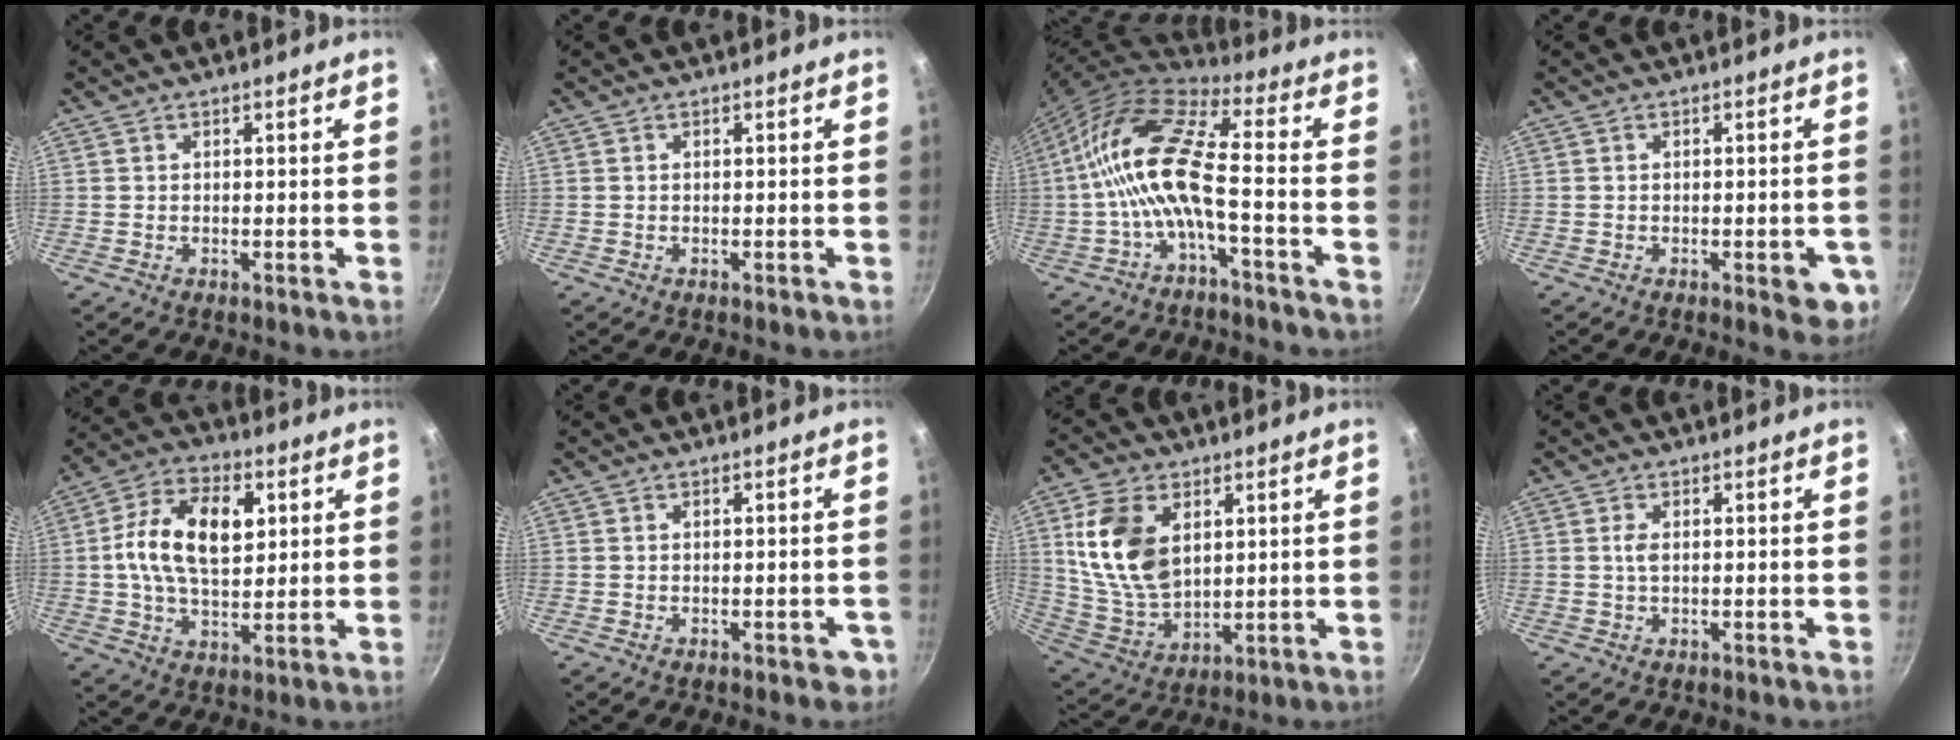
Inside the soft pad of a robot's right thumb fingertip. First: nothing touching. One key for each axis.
{"total": 0.0}
{"total": 13.8, "fx": -2.6, "fy": 4.3, "fz": 12.9, "tx": -0.271, "ty": 0.041, "tz": -0.064}
{"total": 5.5, "fx": -1.9, "fy": 2.1, "fz": 4.7, "tx": -0.043, "ty": -0.002, "tz": -0.024}
{"total": 14.9, "fx": 2.8, "fy": 9.0, "fz": 11.6, "tx": -0.186, "ty": 0.006, "tz": 0.038}
{"total": 2.2, "fx": -1.0, "fy": 1.3, "fz": 1.5, "tx": -0.003, "ty": 0.014, "tz": -0.002}
{"total": 15.3, "fx": 4.2, "fy": 9.7, "fz": 11.0, "tx": -0.191, "ty": -0.021, "tz": 0.094}
{"total": 1.7, "fx": 0.2, "fy": 0.8, "fz": 1.5, "tx": -0.031, "ty": 0.001, "tz": 0.003}